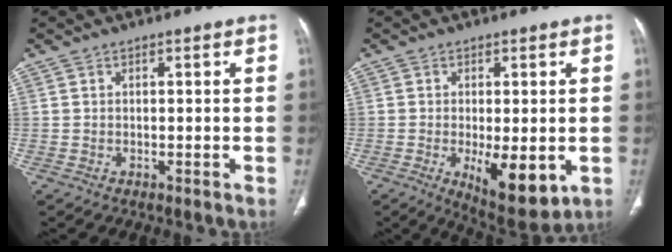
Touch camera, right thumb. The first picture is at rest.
{"total": 10.9, "force": [-2.5, 4.4, 9.6], "torque": [-0.134, -0.022, -0.027]}